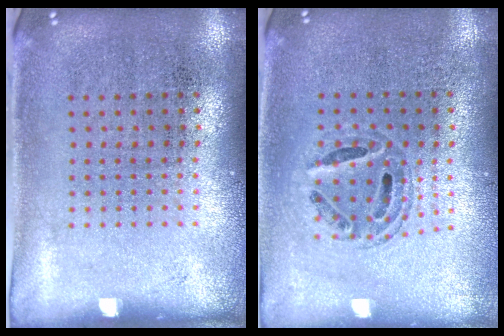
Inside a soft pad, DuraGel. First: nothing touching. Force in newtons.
{"total": 0.6, "press": 0.6, "slide": 0.2}